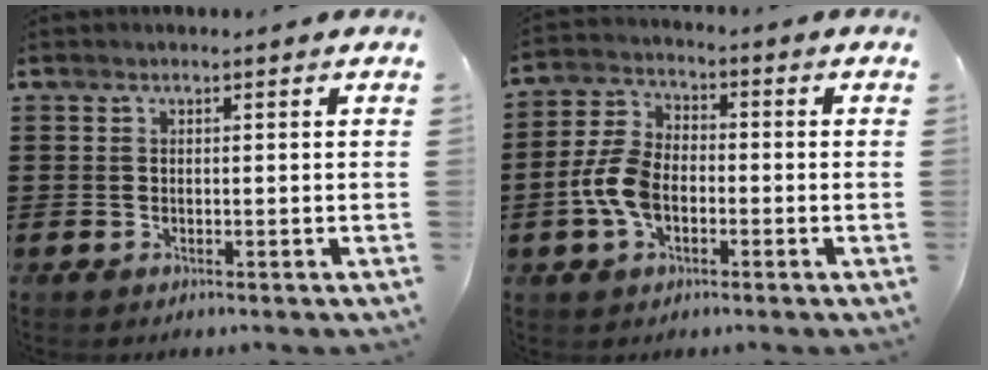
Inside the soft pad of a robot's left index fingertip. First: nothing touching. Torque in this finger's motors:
{"motor_torque": [1.59, 0.55, 0.46, 0.16]}